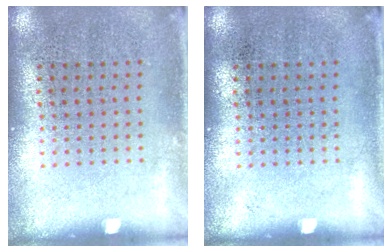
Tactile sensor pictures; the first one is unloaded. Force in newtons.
{"total": 0.0}